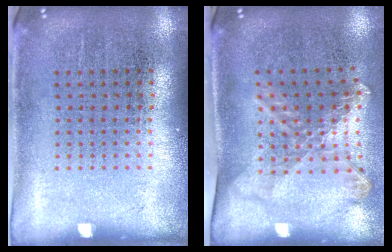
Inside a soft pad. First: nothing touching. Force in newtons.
{"total": 1.9, "press": 1.4, "slide": 1.3}